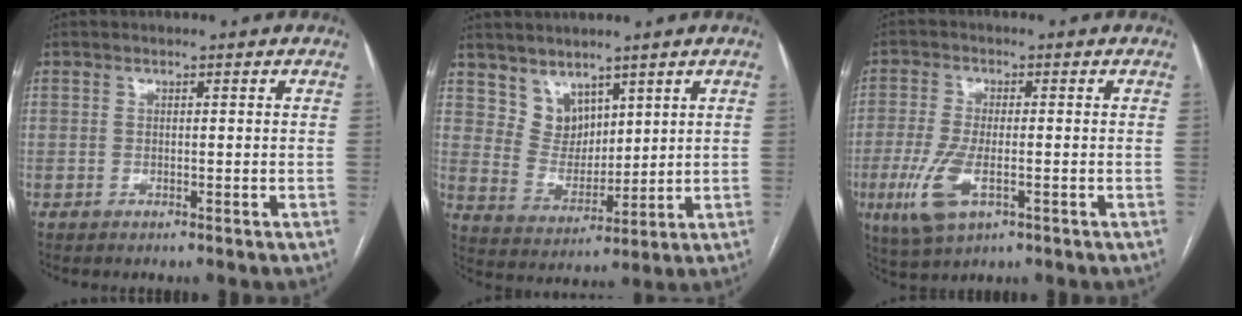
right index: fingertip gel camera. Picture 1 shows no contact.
{"total": 6.1, "force": [4.3, 4.2, 1.4], "torque": [-0.031, 0.004, 0.096]}
{"total": 8.0, "force": [-2.7, 2.7, 7.0], "torque": [-0.161, -0.020, -0.045]}